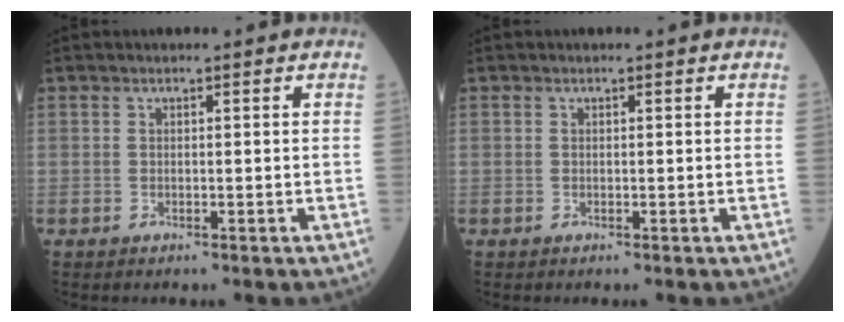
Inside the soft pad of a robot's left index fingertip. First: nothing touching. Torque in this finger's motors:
{"motor_torque": [0.12, 0.12, 0.02, 0.01]}